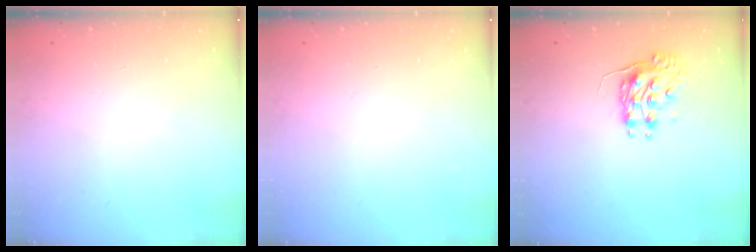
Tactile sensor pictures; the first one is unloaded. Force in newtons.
{"total": 0.0}
{"total": 8.6, "press": 8.6, "slide": 0.2}